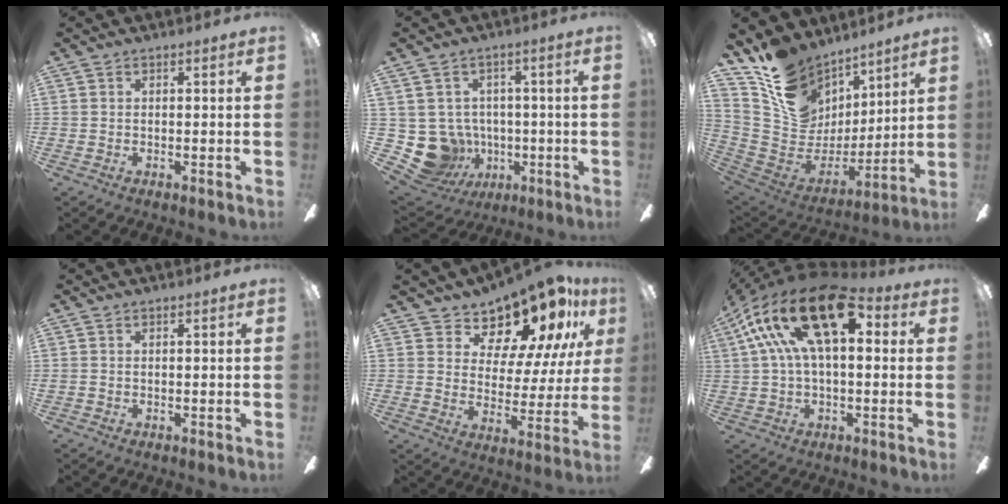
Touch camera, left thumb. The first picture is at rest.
{"total": 11.5, "force": [-2.6, 10.5, 3.8], "torque": [-0.107, 0.009, -0.035]}
{"total": 16.9, "force": [11.2, 11.5, 5.1], "torque": [-0.113, -0.075, 0.217]}
{"total": 0.0}
{"total": 15.3, "force": [12.4, 6.6, 6.1], "torque": [-0.104, -0.102, 0.213]}
{"total": 22.0, "force": [9.2, 10.2, 17.1], "torque": [-0.320, -0.039, 0.148]}